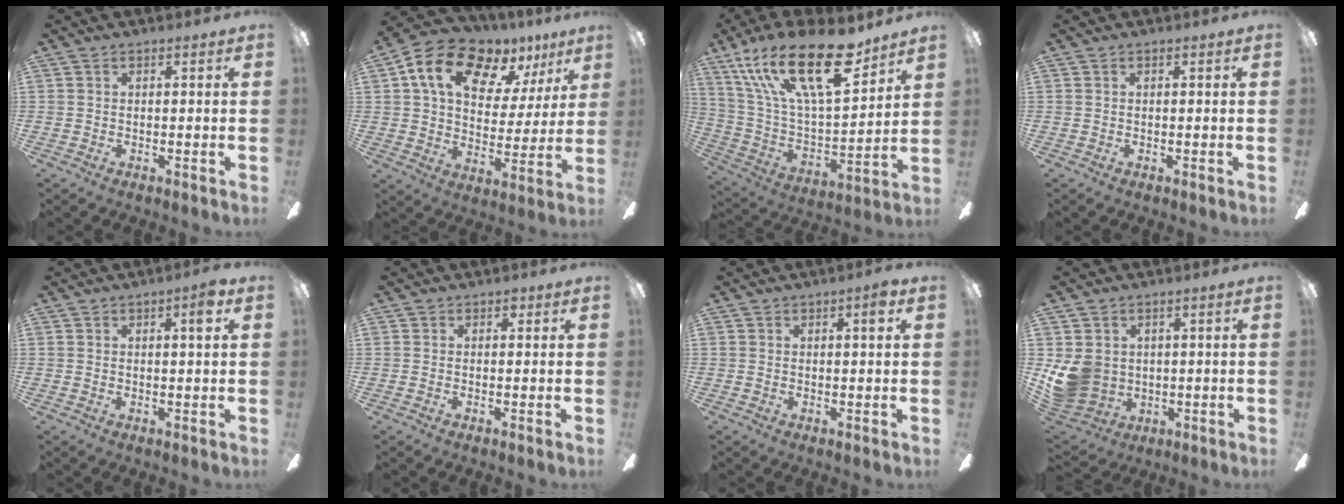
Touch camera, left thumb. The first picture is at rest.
{"total": 15.9, "force": [10.2, 8.7, 8.6], "torque": [-0.155, -0.053, 0.180]}
{"total": 26.1, "force": [16.0, 9.9, 18.1], "torque": [-0.335, -0.092, 0.273]}
{"total": 0.0}
{"total": 3.4, "force": [1.8, 0.6, 2.8], "torque": [-0.035, -0.006, 0.022]}
{"total": 1.3, "force": [0.7, 1.0, 0.4], "torque": [0.000, 0.001, 0.010]}
{"total": 2.9, "force": [1.6, 0.5, 2.4], "torque": [-0.036, -0.003, 0.021]}
{"total": 9.4, "force": [0.6, 8.5, 4.0], "torque": [-0.102, -0.005, 0.017]}